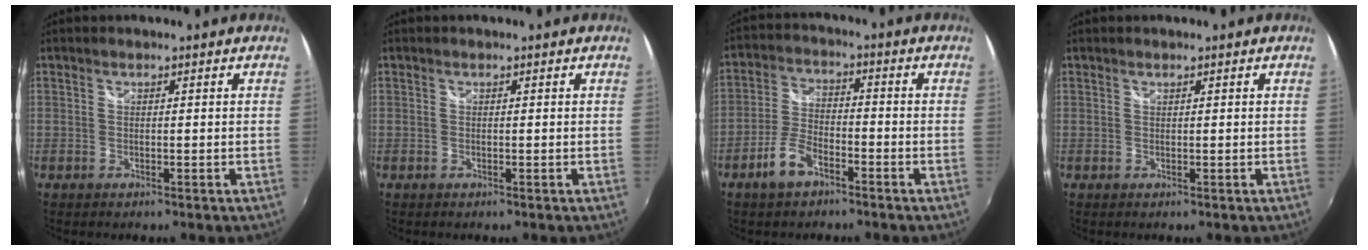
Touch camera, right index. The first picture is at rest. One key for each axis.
{"total": 0.0}
{"total": 6.7, "fx": -4.4, "fy": 2.9, "fz": 4.2, "tx": -0.095, "ty": 0.007, "tz": -0.081}
{"total": 0.0}